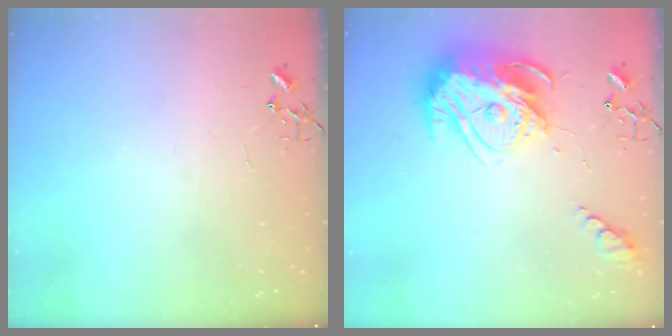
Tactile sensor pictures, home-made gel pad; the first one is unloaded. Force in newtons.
{"total": 19.3, "press": 19.2, "slide": 1.7}